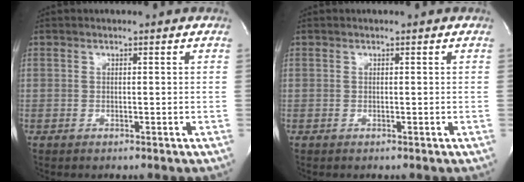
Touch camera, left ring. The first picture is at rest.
{"total": 0.0}